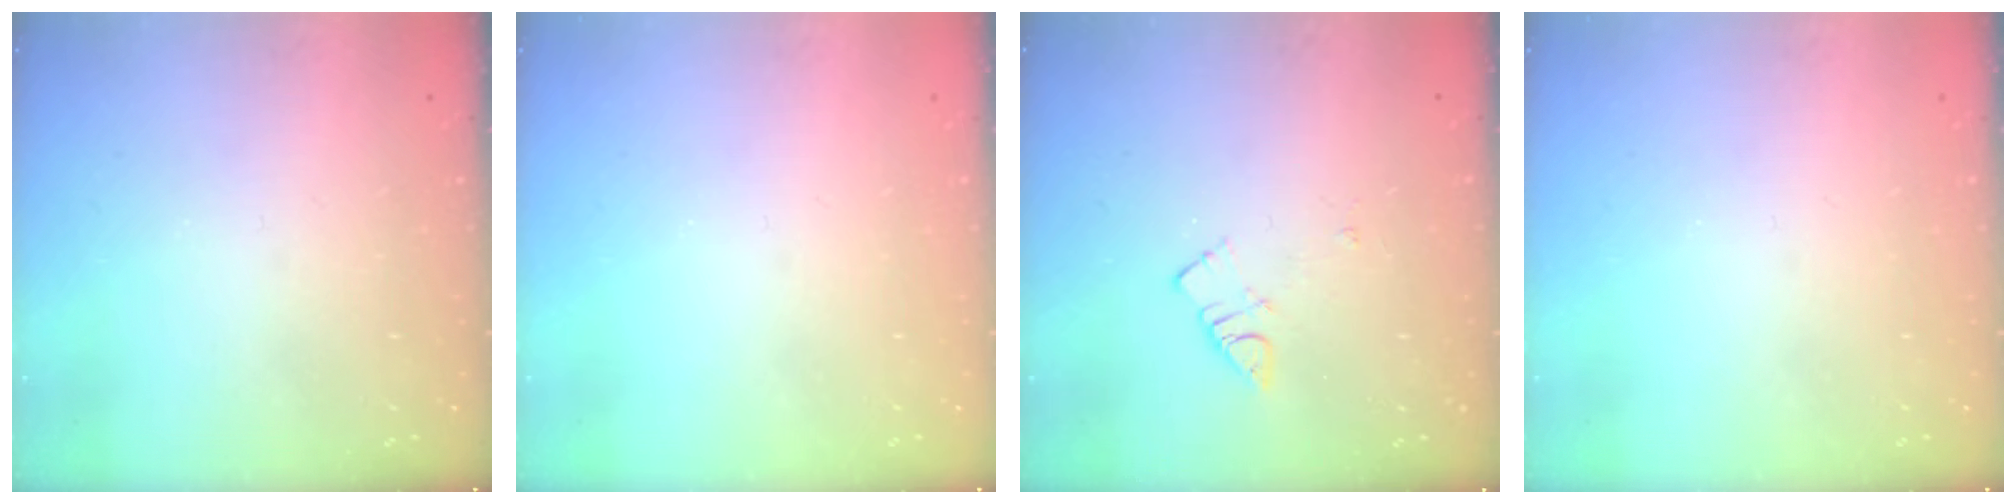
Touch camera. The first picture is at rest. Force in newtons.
{"total": 0.0}
{"total": 5.2, "press": 5.1, "slide": 0.8}
{"total": 0.0}